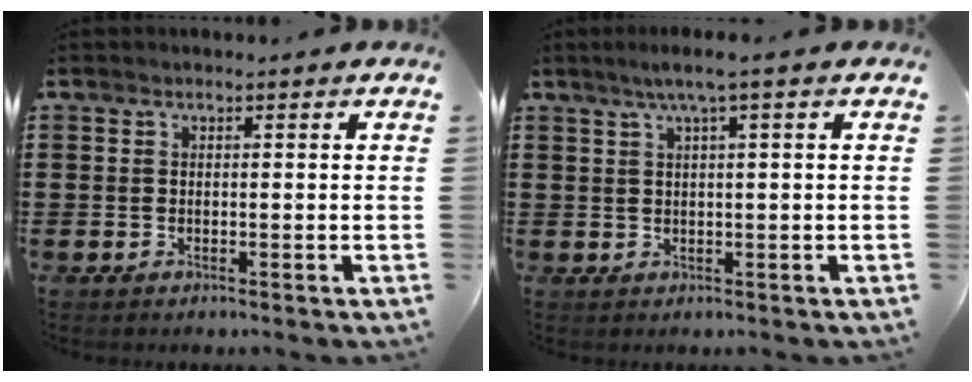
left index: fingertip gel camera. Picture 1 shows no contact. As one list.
[{"total": 2.6, "force": [1.0, -0.2, 2.3], "torque": [-0.044, -0.002, 0.017]}]